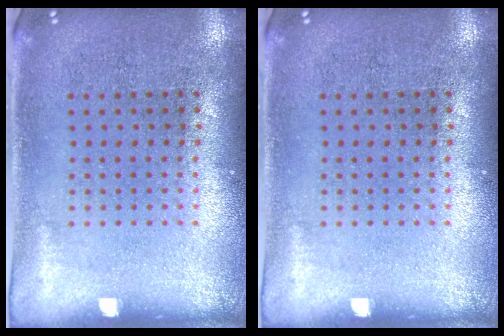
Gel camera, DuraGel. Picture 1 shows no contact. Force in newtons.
{"total": 0.0}